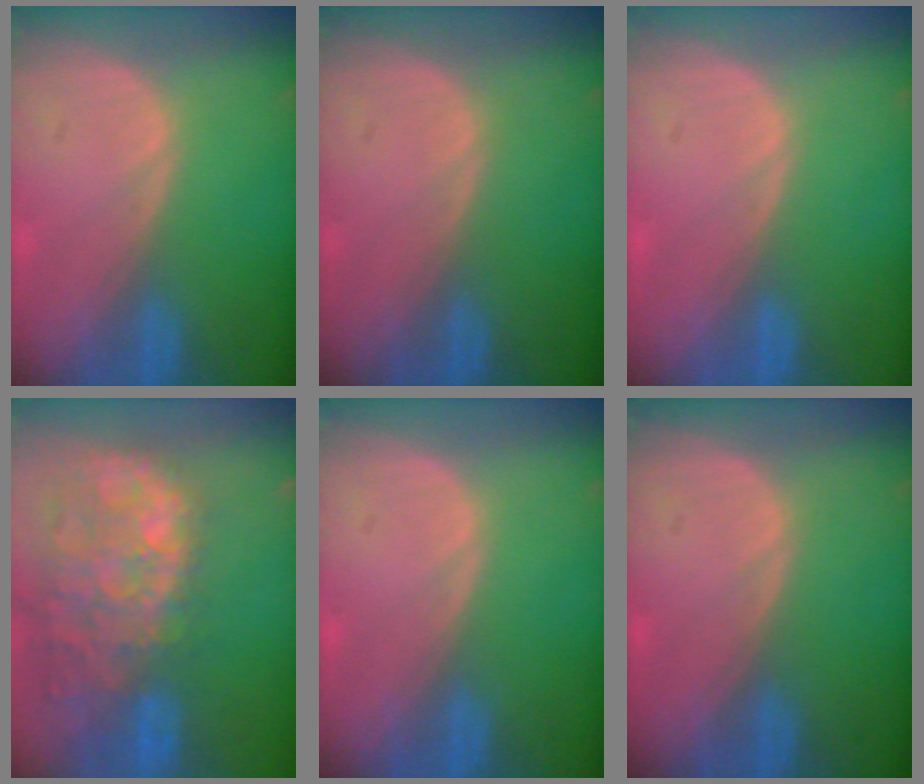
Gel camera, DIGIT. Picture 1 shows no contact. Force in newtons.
{"total": 0.0}
{"total": 0.0}
{"total": 14.7, "press": 11.9, "slide": 8.7}
{"total": 0.0}
{"total": 0.0}